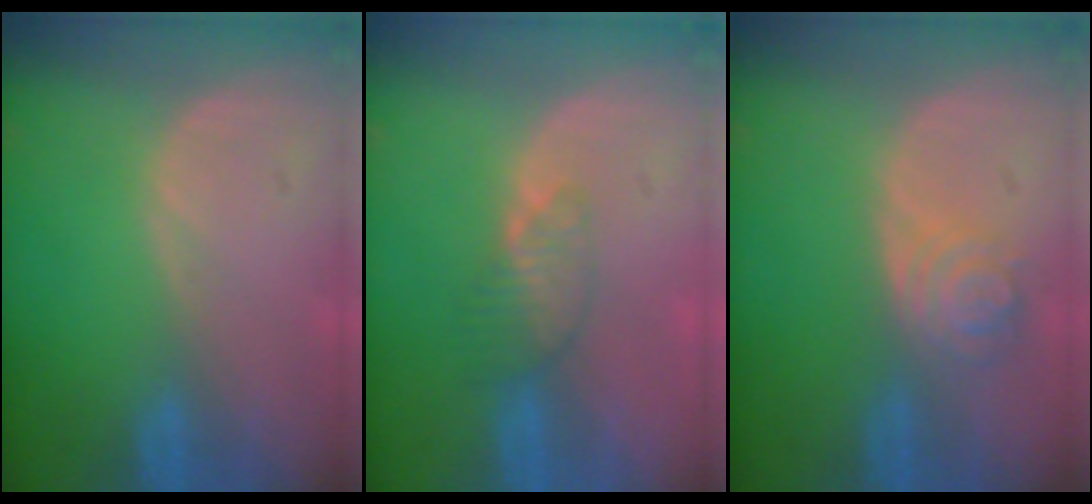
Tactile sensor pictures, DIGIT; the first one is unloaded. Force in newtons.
{"total": 3.5, "press": 3.2, "slide": 1.5}
{"total": 4.0, "press": 4.0, "slide": 0.5}